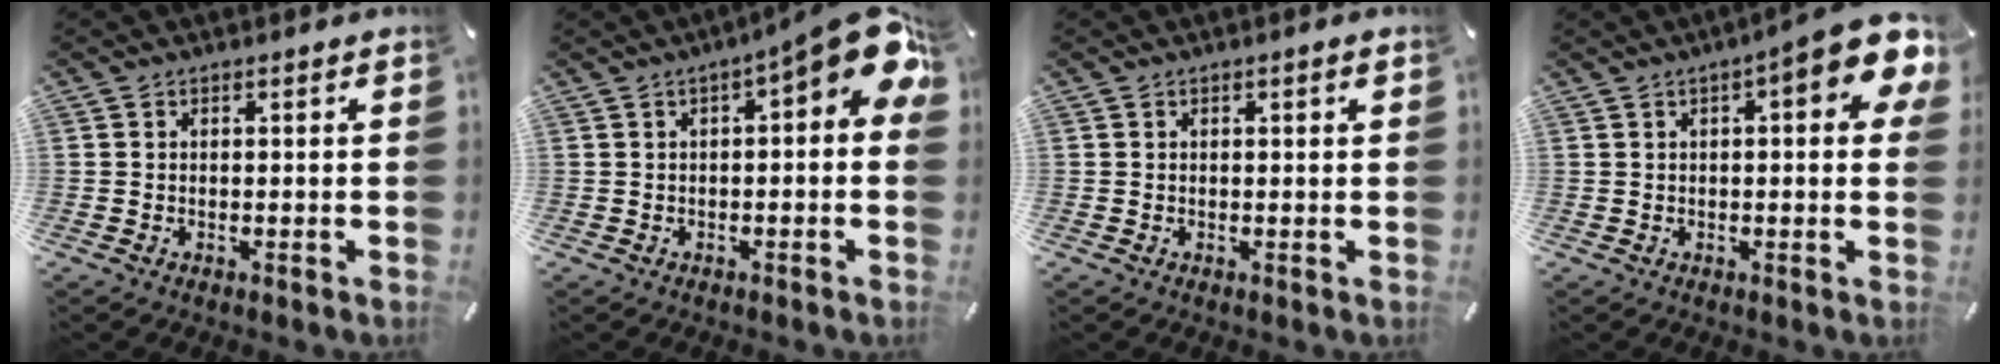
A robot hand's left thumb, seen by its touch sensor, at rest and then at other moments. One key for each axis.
{"total": 10.6, "fx": 3.6, "fy": 3.1, "fz": 9.5, "tx": -0.117, "ty": -0.039, "tz": 0.059}
{"total": 0.9, "fx": 0.3, "fy": 0.2, "fz": 0.9, "tx": -0.017, "ty": 0.001, "tz": 0.005}
{"total": 11.1, "fx": 5.0, "fy": 3.0, "fz": 9.4, "tx": -0.115, "ty": -0.034, "tz": 0.078}